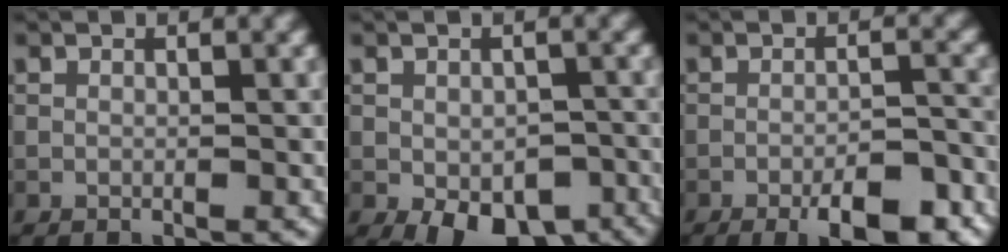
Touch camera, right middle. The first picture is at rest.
{"total": 8.2, "force": [-4.1, 4.4, 5.6], "torque": [-0.082, -0.025, -0.045]}
{"total": 6.1, "force": [-3.7, 1.6, 4.6], "torque": [-0.070, 0.004, -0.050]}